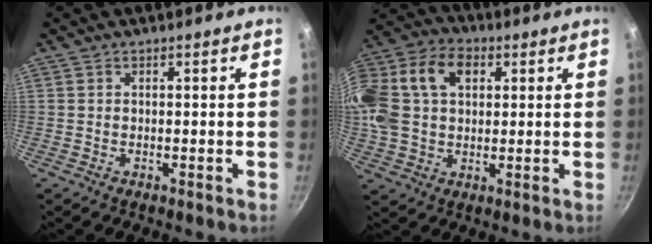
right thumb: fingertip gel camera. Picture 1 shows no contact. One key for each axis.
{"total": 24.7, "fx": 6.4, "fy": 17.7, "fz": 16.0, "tx": -0.370, "ty": 0.048, "tz": 0.102}